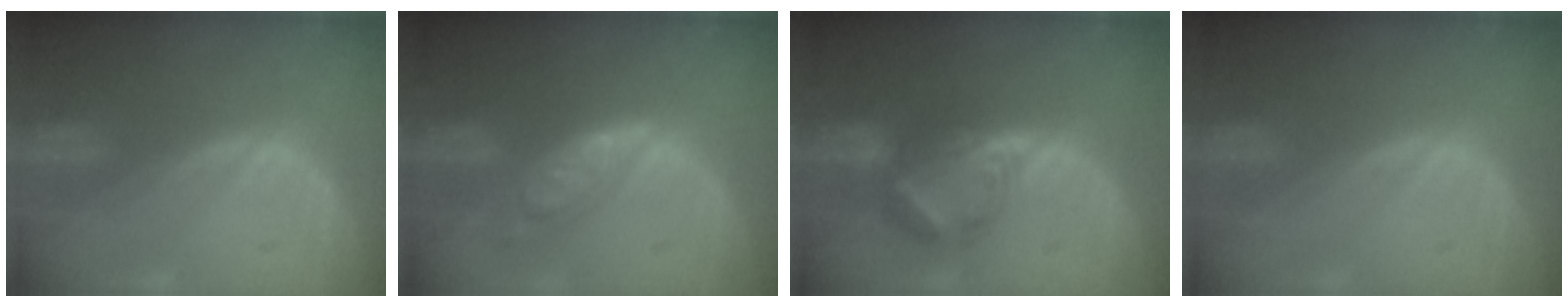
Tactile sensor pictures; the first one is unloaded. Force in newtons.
{"total": 6.2, "press": 5.5, "slide": 2.9}
{"total": 6.2, "press": 6.2, "slide": 0.7}
{"total": 0.0}